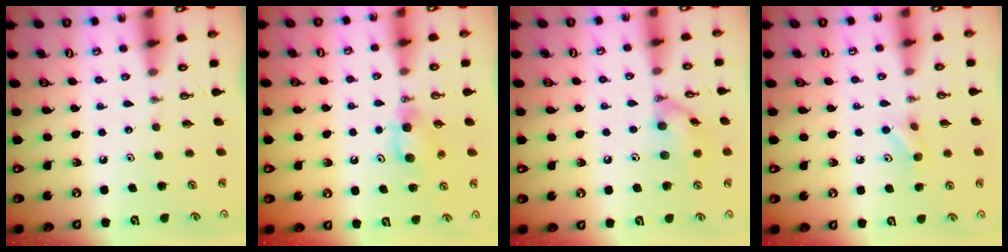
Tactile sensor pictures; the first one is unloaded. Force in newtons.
{"total": 5.2, "press": 5.2, "slide": 0.2}
{"total": 10.3, "press": 10.2, "slide": 1.1}
{"total": 5.3, "press": 5.3, "slide": 0.6}